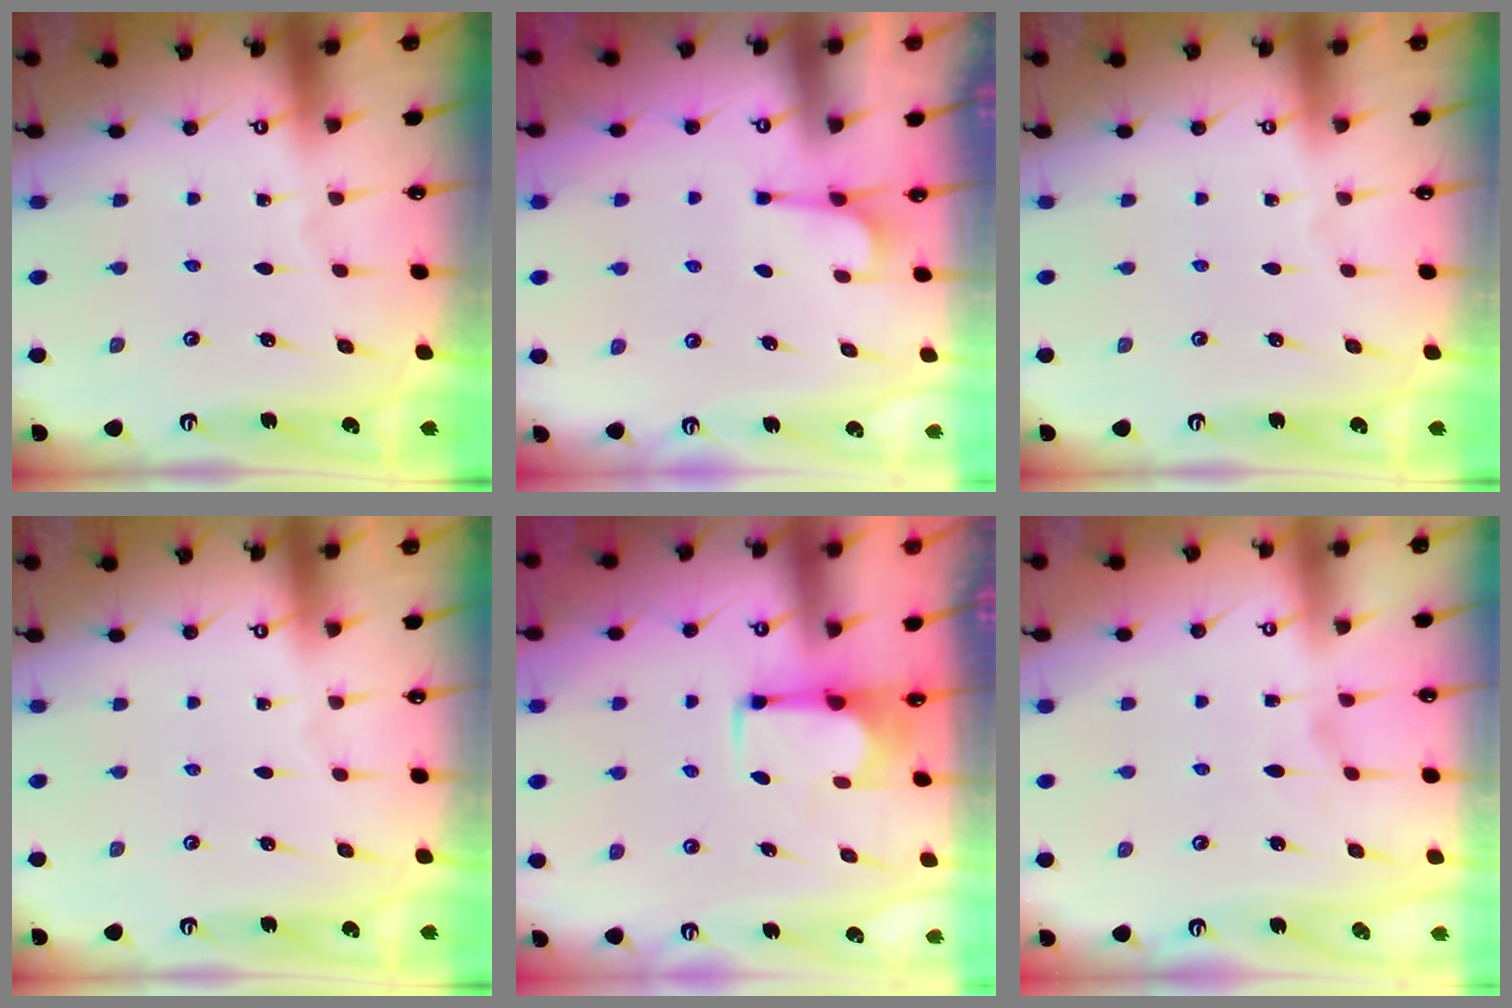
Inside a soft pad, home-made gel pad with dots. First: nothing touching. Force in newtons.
{"total": 1.2, "press": 0.4, "slide": 1.1}
{"total": 0.0}
{"total": 0.0}
{"total": 1.8, "press": 1.7, "slide": 0.6}
{"total": 2.8, "press": 2.6, "slide": 1.1}